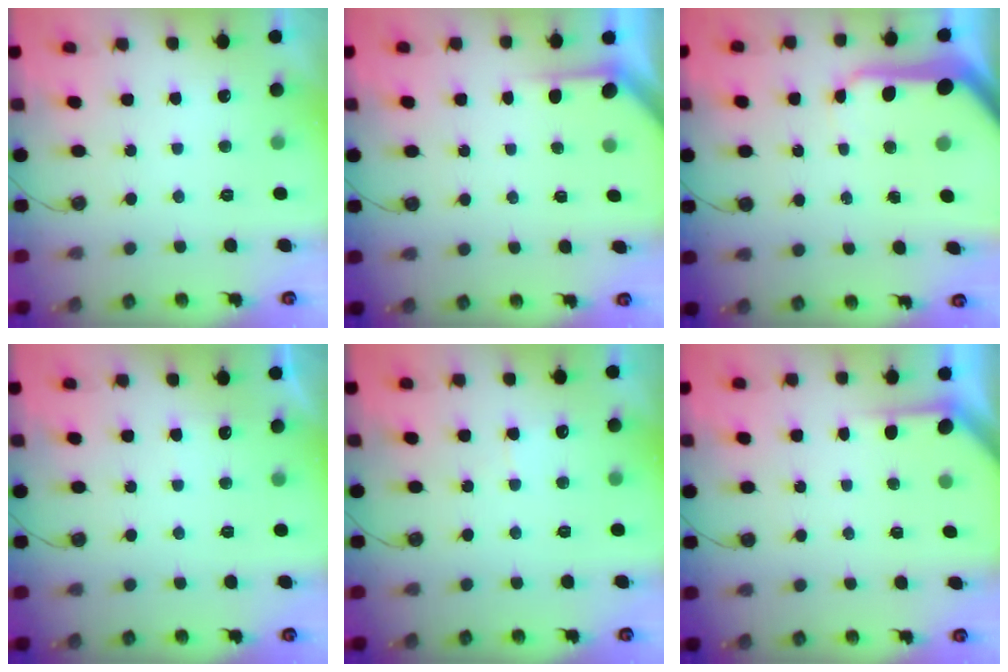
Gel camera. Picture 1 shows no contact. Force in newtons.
{"total": 1.9, "press": 1.9, "slide": 0.2}
{"total": 12.0, "press": 11.9, "slide": 1.1}
{"total": 2.8, "press": 2.8, "slide": 0.5}
{"total": 4.5, "press": 4.5, "slide": 0.6}
{"total": 1.9, "press": 1.9, "slide": 0.2}